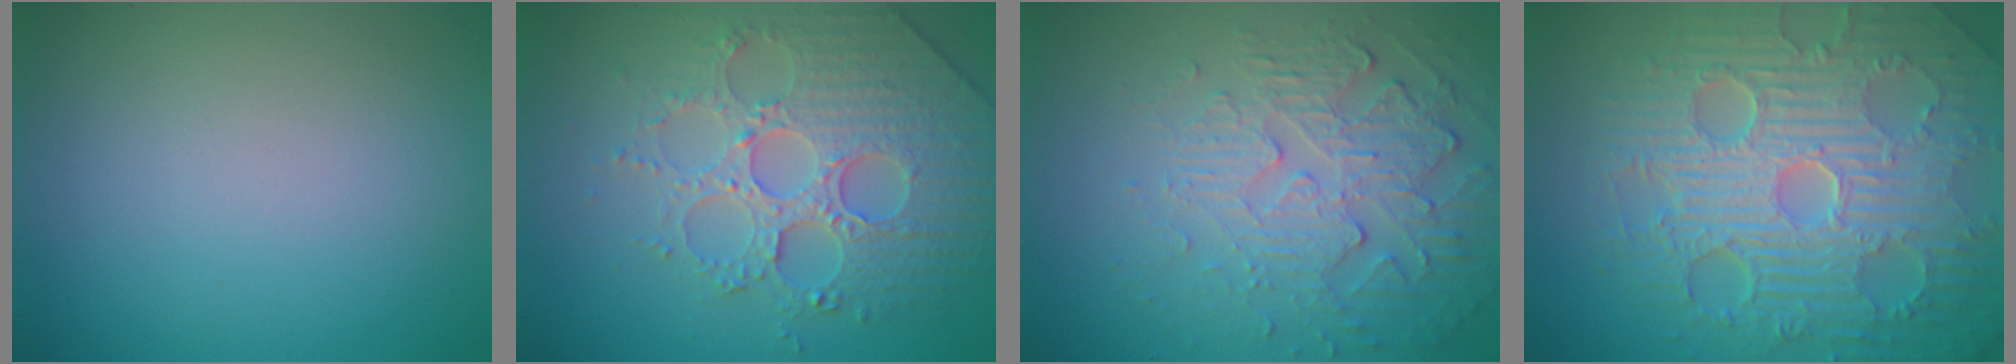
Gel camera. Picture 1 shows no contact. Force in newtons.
{"total": 5.8, "press": 5.3, "slide": 2.4}
{"total": 6.0, "press": 3.6, "slide": 4.7}
{"total": 11.3, "press": 7.4, "slide": 8.6}